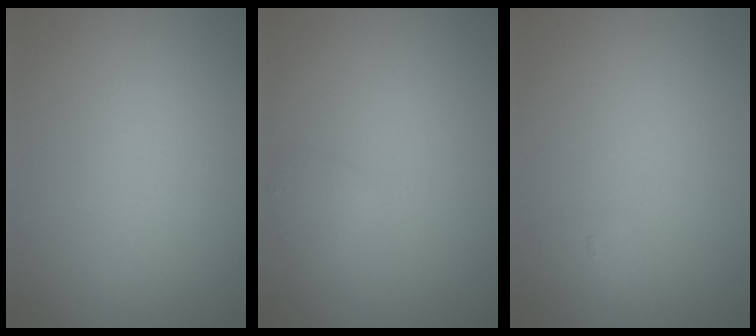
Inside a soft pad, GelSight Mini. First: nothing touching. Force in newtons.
{"total": 1.0, "press": 1.0, "slide": 0.1}
{"total": 0.6, "press": 0.6, "slide": 0.1}